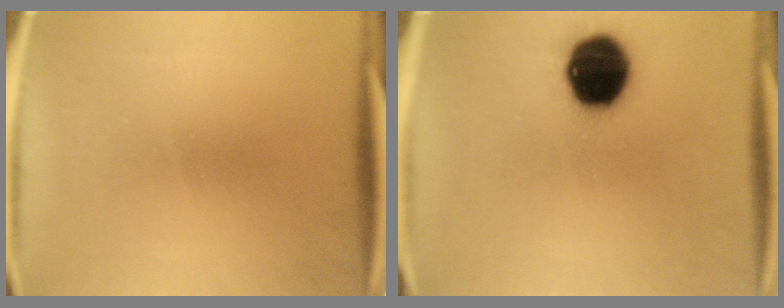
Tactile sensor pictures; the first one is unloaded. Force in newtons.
{"total": 17.4}